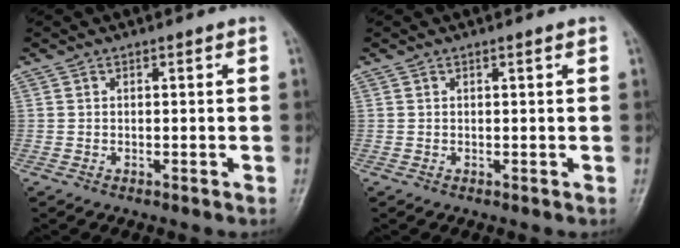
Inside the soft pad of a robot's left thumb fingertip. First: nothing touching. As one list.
[{"total": 0.8, "force": [0.4, 0.0, 0.6], "torque": [-0.010, 0.001, 0.005]}]